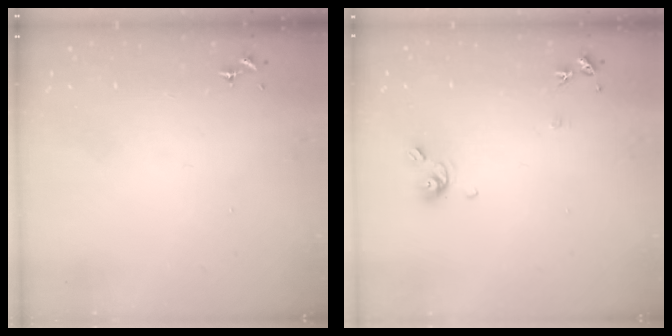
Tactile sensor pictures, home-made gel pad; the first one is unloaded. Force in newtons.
{"total": 7.9, "press": 7.9, "slide": 0.8}